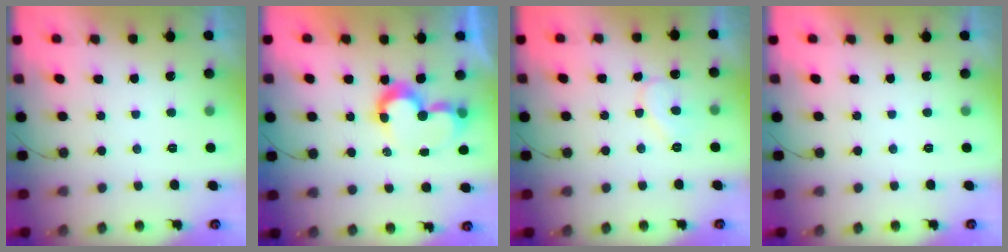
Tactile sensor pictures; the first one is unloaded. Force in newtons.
{"total": 7.6, "press": 7.6, "slide": 0.6}
{"total": 8.1, "press": 8.1, "slide": 0.2}
{"total": 1.7, "press": 1.7, "slide": 0.1}